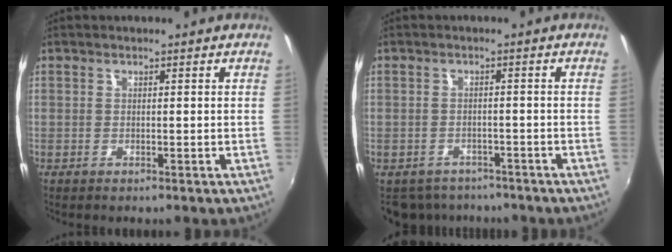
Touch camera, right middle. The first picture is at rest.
{"total": 6.9, "force": [-5.8, 3.5, 1.4], "torque": [-0.044, -0.006, -0.082]}